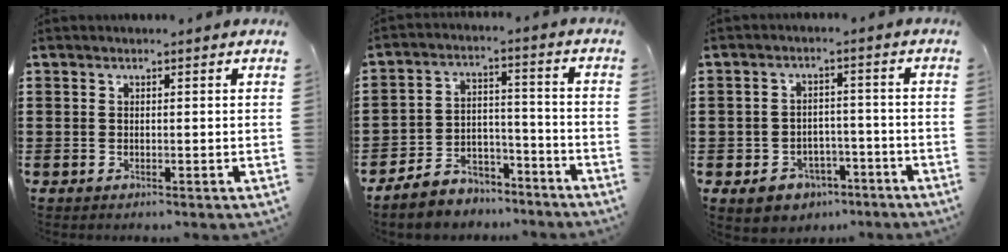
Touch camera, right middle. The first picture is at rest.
{"total": 5.2, "force": [-4.8, 2.1, 0.2], "torque": [-0.013, 0.008, -0.098]}
{"total": 4.2, "force": [-3.2, 2.7, 0.5], "torque": [-0.017, 0.013, -0.061]}